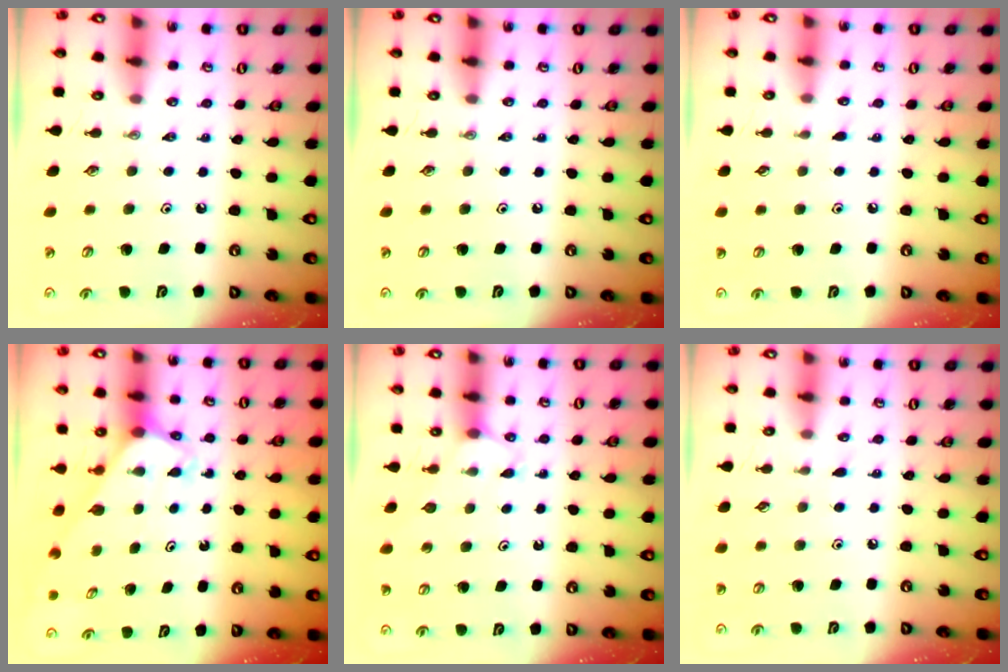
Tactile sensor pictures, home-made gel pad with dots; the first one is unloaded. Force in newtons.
{"total": 0.0}
{"total": 2.9, "press": 2.9, "slide": 0.4}
{"total": 2.6, "press": 2.6, "slide": 0.2}
{"total": 6.4, "press": 6.4, "slide": 0.5}
{"total": 2.9, "press": 2.9, "slide": 0.4}